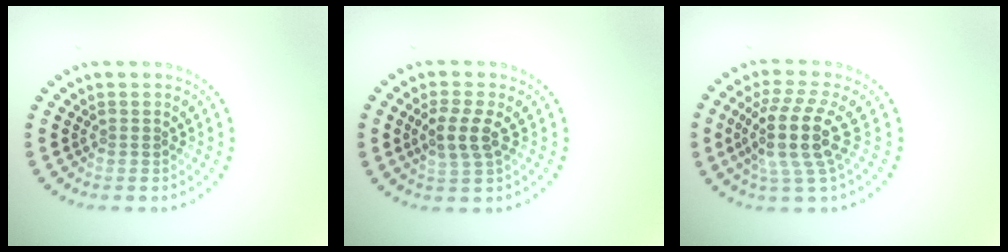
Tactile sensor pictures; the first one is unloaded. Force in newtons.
{"total": 2.7, "press": 2.5, "slide": 0.9}
{"total": 4.9, "press": 3.8, "slide": 3.1}